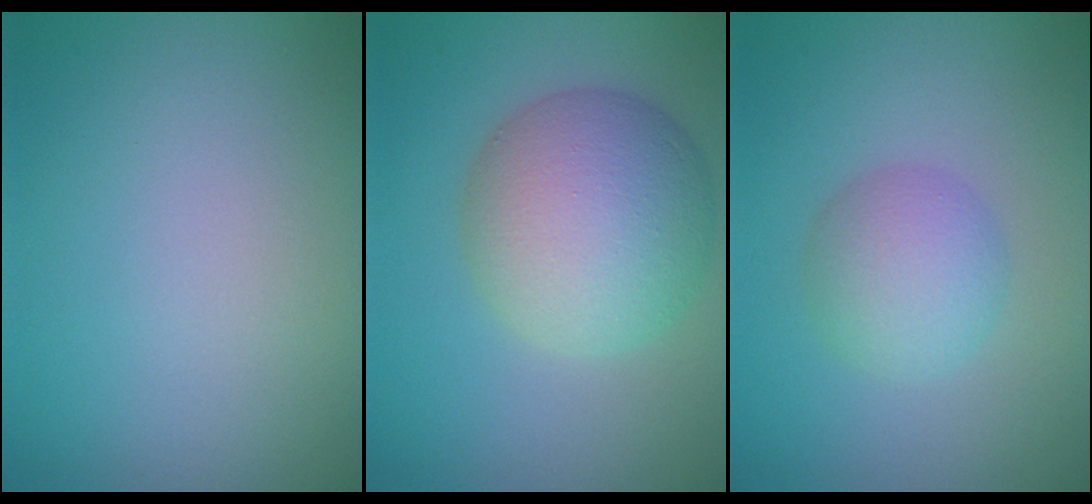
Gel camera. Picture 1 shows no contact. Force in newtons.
{"total": 7.7, "press": 7.7, "slide": 0.3}
{"total": 3.3, "press": 3.3, "slide": 0.1}